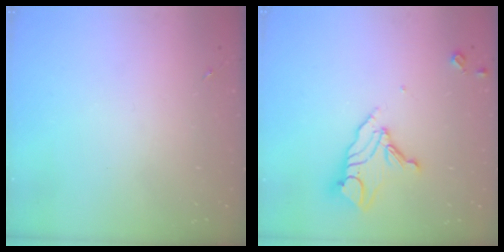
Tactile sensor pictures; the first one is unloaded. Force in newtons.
{"total": 12.2, "press": 12.1, "slide": 1.2}